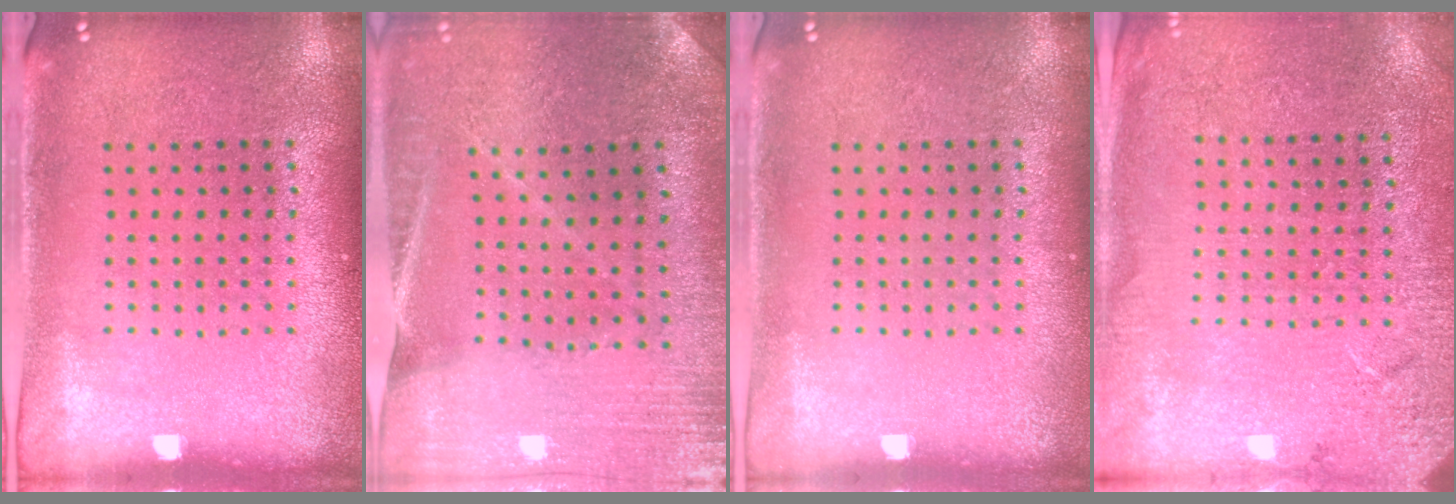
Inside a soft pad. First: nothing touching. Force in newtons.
{"total": 0.9, "press": 0.9, "slide": 0.1}
{"total": 0.0}
{"total": 2.5, "press": 2.5, "slide": 0.2}